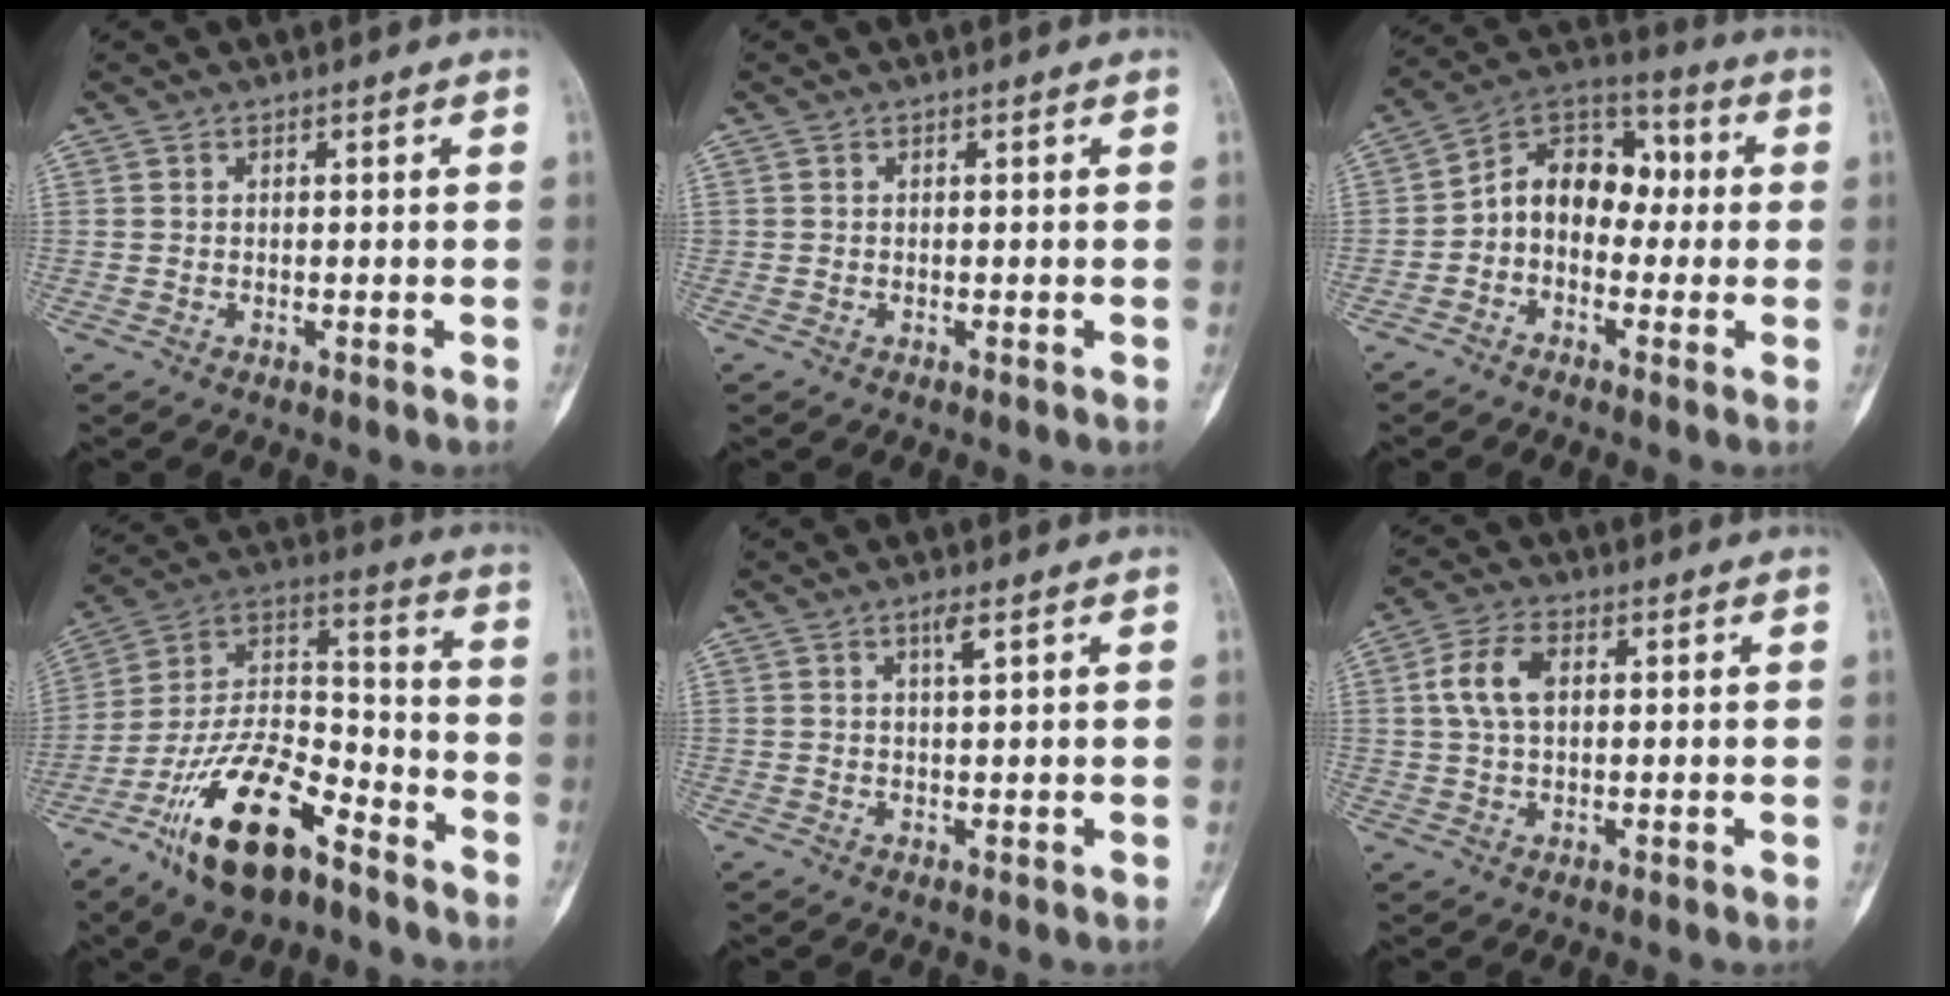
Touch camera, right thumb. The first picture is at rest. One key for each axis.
{"total": 0.0}
{"total": 11.6, "fx": -0.6, "fy": 8.6, "fz": 7.8, "tx": -0.090, "ty": 0.046, "tz": -0.029}
{"total": 19.8, "fx": -12.1, "fy": 8.3, "fz": 13.3, "tx": -0.231, "ty": 0.082, "tz": -0.220}
{"total": 2.0, "fx": 1.0, "fy": 0.2, "fz": 1.7, "tx": -0.035, "ty": -0.002, "tz": 0.020}
{"total": 6.9, "fx": 1.5, "fy": 3.9, "fz": 5.5, "tx": -0.114, "ty": 0.011, "tz": 0.027}